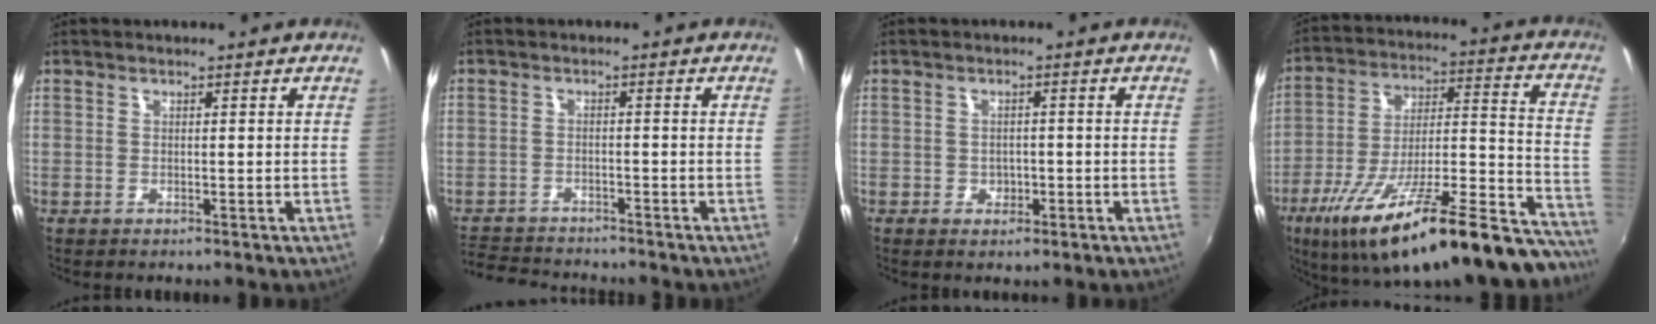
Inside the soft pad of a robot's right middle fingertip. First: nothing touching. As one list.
[{"total": 7.4, "force": [-7.0, 2.2, 1.4], "torque": [-0.054, 0.007, -0.121]}, {"total": 2.6, "force": [-1.0, 2.2, 1.0], "torque": [-0.018, 0.000, -0.011]}, {"total": 32.7, "force": [-24.0, 7.7, 20.8], "torque": [-0.299, -0.023, -0.353]}]